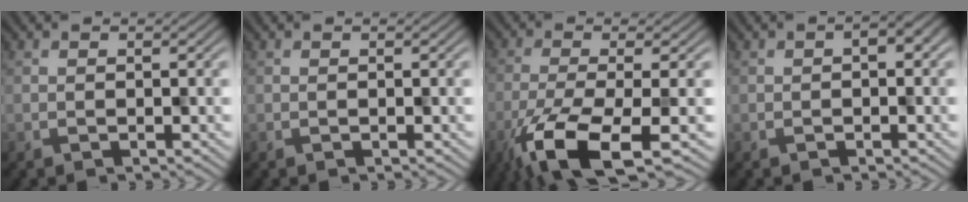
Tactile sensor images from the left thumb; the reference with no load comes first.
{"total": 0.0}
{"total": 10.8, "force": [-5.4, 3.2, 8.8], "torque": [-0.174, -0.023, -0.099]}
{"total": 1.4, "force": [0.1, 0.4, 1.3], "torque": [-0.021, 0.002, 0.000]}